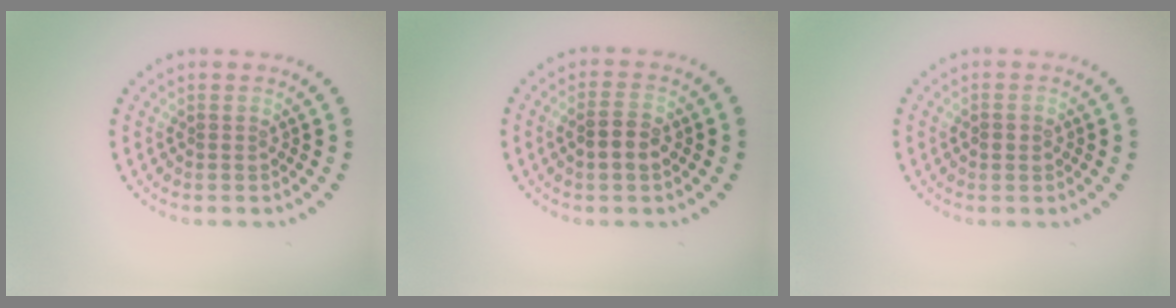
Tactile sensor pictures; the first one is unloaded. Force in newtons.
{"total": 2.5, "press": 2.5, "slide": 0.4}
{"total": 1.1, "press": 1.1, "slide": 0.1}